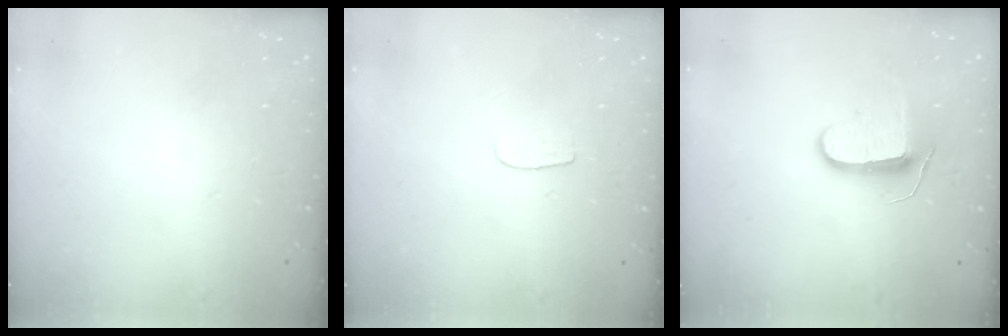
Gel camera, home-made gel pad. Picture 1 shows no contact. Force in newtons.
{"total": 3.6, "press": 3.6, "slide": 0.4}
{"total": 9.1, "press": 9.1, "slide": 0.3}